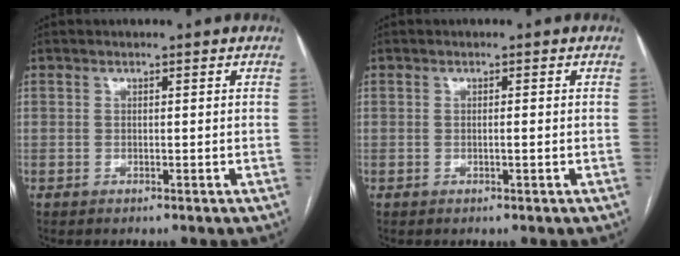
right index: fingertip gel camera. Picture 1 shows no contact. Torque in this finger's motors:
{"motor_torque": [-0.15, 0.13, -0.03, 0.00]}